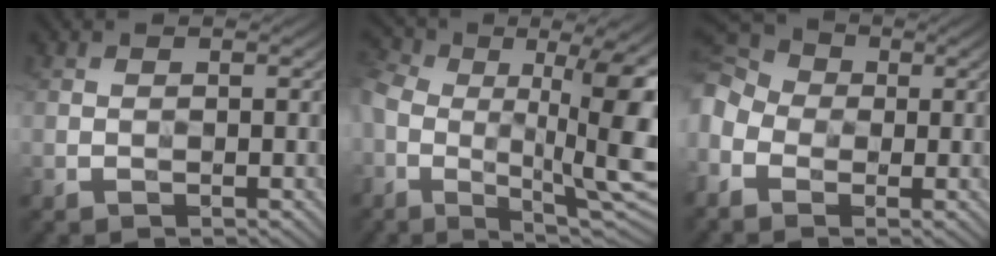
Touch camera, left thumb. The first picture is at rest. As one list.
[{"total": 16.9, "force": [-1.5, 6.2, 15.6], "torque": [-0.227, -0.002, -0.030]}, {"total": 9.0, "force": [-1.7, 7.2, 5.1], "torque": [-0.165, -0.002, -0.048]}]